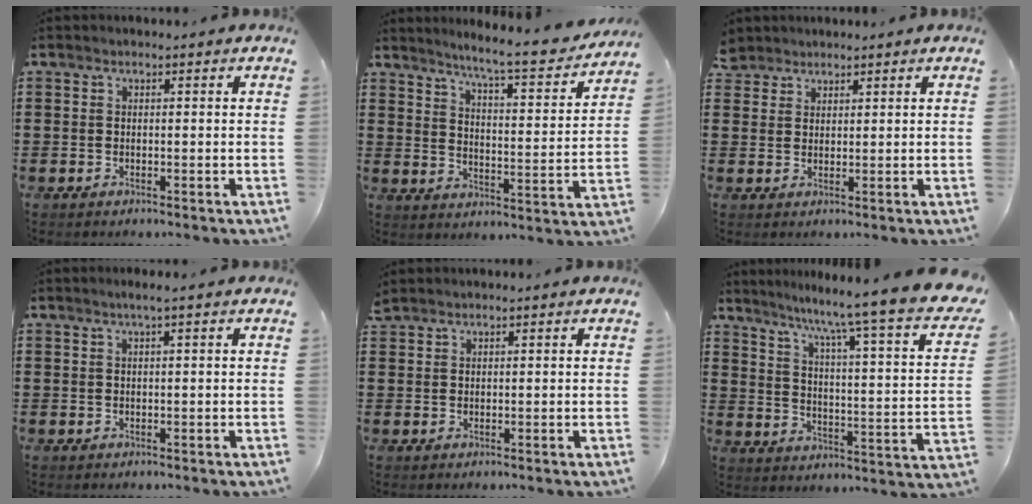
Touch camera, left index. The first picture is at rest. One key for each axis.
{"total": 7.4, "fx": 6.5, "fy": -0.3, "fz": 3.4, "tx": -0.077, "ty": -0.050, "tz": 0.104}
{"total": 2.5, "fx": 2.1, "fy": 1.3, "fz": -0.2, "tx": -0.006, "ty": 0.008, "tz": 0.042}
{"total": 1.2, "fx": 0.4, "fy": -0.1, "fz": 1.1, "tx": -0.019, "ty": -0.002, "tz": 0.007}
{"total": 1.0, "fx": 1.0, "fy": 0.2, "fz": 0.1, "tx": -0.004, "ty": 0.000, "tz": 0.019}
{"total": 8.2, "fx": 6.6, "fy": -1.2, "fz": 4.8, "tx": -0.110, "ty": -0.067, "tz": 0.096}